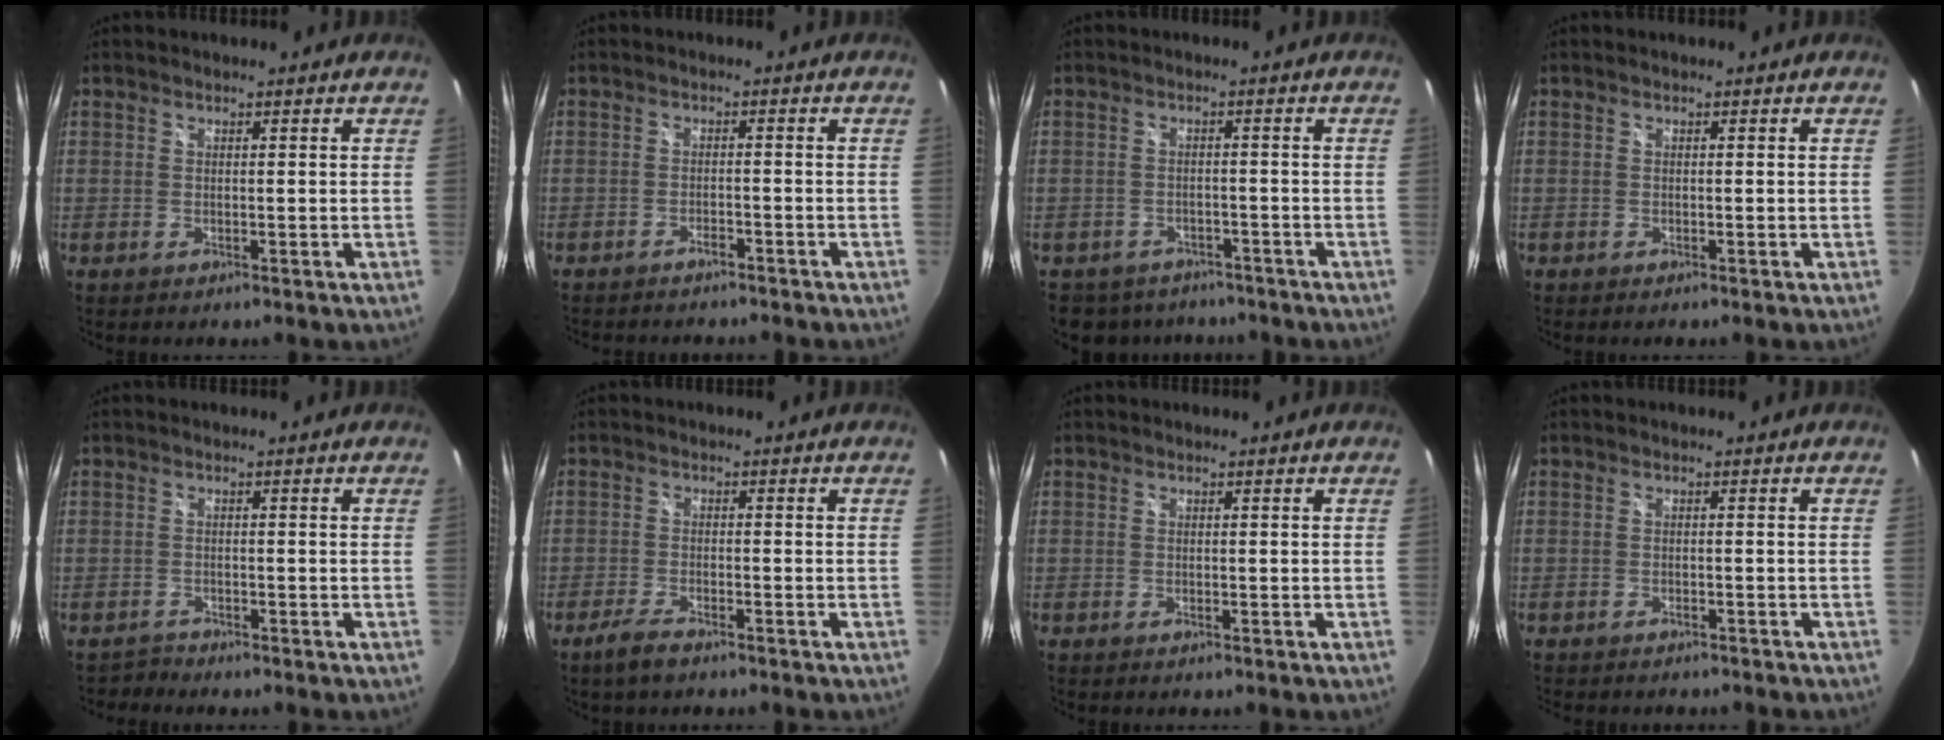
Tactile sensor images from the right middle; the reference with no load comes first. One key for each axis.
{"total": 4.2, "fx": -3.8, "fy": 1.3, "fz": 1.3, "tx": -0.041, "ty": -0.005, "tz": -0.056}
{"total": 8.9, "fx": -7.1, "fy": 5.0, "fz": 2.1, "tx": -0.055, "ty": 0.009, "tz": -0.093}
{"total": 0.0}
{"total": 1.5, "fx": -1.4, "fy": 0.4, "fz": -0.4, "tx": 0.004, "ty": 0.002, "tz": -0.027}
{"total": 3.9, "fx": -3.1, "fy": 0.9, "fz": 2.3, "tx": -0.065, "ty": -0.003, "tz": -0.061}
{"total": 0.0}
{"total": 3.6, "fx": -3.2, "fy": 1.1, "fz": 1.2, "tx": -0.029, "ty": -0.010, "tz": -0.044}